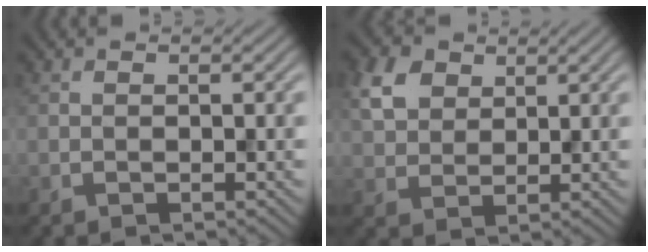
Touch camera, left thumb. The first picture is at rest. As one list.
[{"total": 5.5, "force": [2.6, 3.9, 2.9], "torque": [-0.079, 0.008, 0.052]}]